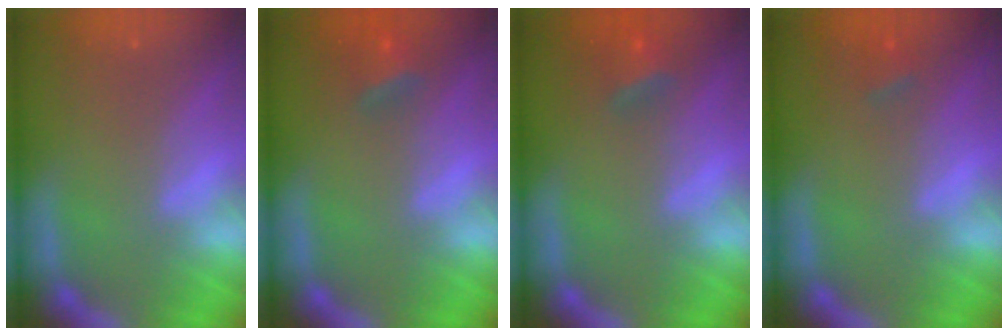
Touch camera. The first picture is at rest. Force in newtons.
{"total": 2.9}
{"total": 2.9}
{"total": 1.4}